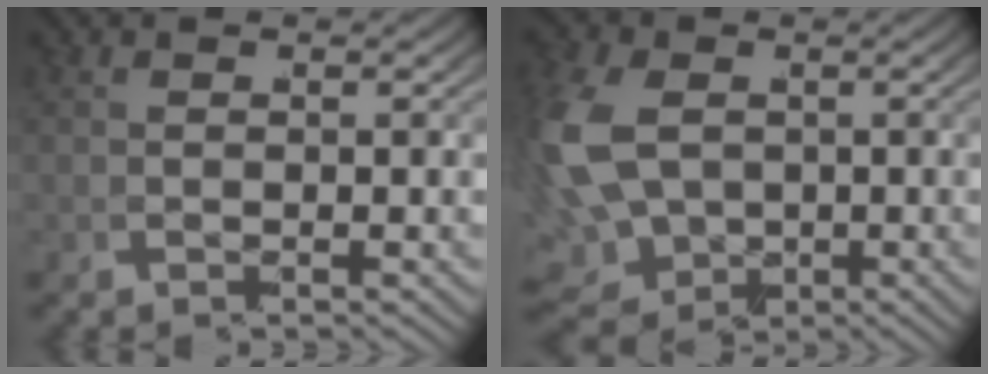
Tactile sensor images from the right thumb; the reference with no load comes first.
{"total": 10.9, "force": [-1.4, 8.8, 6.3], "torque": [-0.174, -0.061, 0.009]}